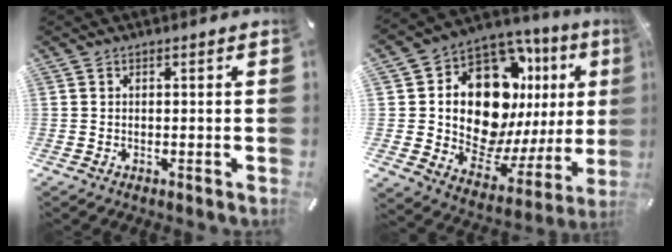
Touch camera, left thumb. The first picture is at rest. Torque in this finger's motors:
{"motor_torque": [2.13, 2.88, 2.08, -0.69, 0.54]}